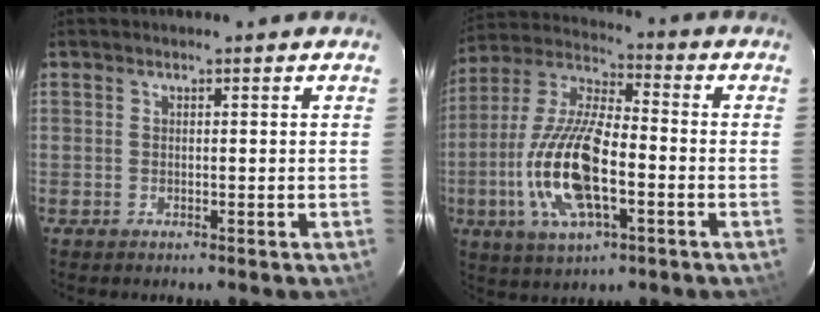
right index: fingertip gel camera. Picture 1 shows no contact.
{"total": 17.4, "force": [-4.7, 6.4, 15.5], "torque": [-0.326, -0.005, -0.091]}